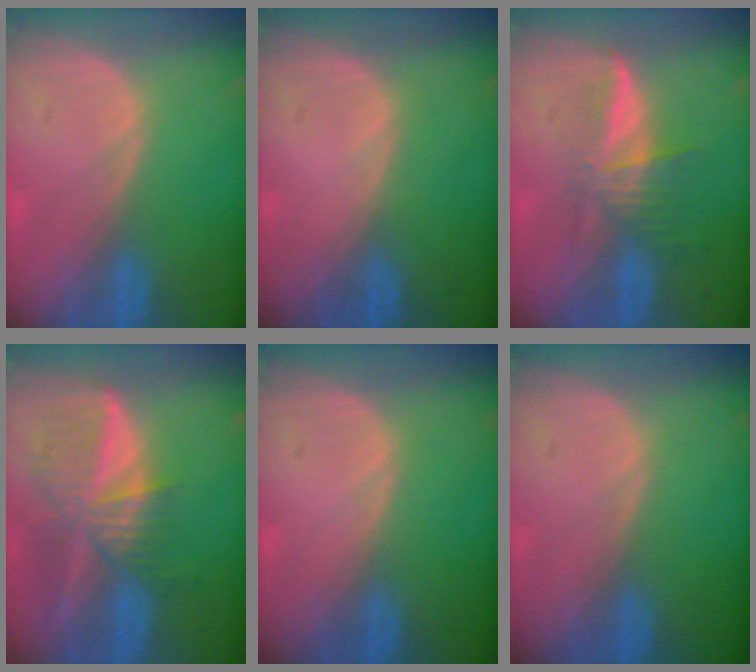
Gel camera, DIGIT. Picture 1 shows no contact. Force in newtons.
{"total": 0.0}
{"total": 5.9, "press": 5.4, "slide": 2.3}
{"total": 9.3, "press": 8.1, "slide": 4.6}
{"total": 0.0}
{"total": 0.0}